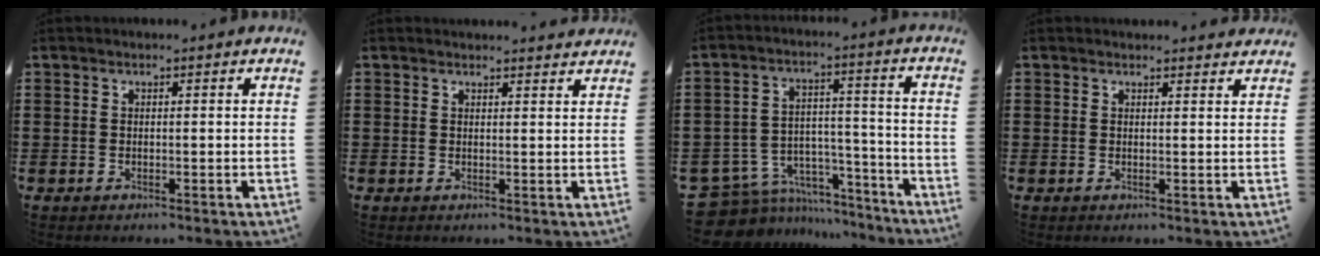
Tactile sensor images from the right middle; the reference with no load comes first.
{"total": 1.4, "force": [1.3, 0.1, -0.2], "torque": [0.007, -0.005, 0.025]}
{"total": 8.3, "force": [-6.9, 4.3, 1.8], "torque": [-0.054, 0.016, -0.134]}
{"total": 1.1, "force": [1.1, 0.3, -0.1], "torque": [0.014, -0.007, 0.019]}